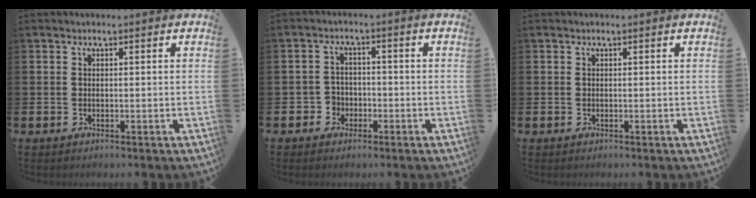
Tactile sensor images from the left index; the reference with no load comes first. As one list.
[{"total": 2.8, "force": [-1.6, 2.3, 0.2], "torque": [-0.017, 0.007, -0.037]}, {"total": 0.0}]